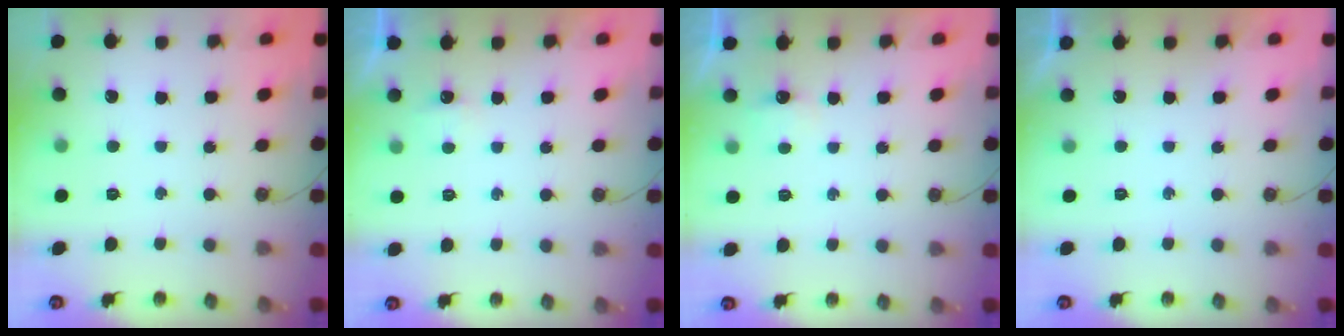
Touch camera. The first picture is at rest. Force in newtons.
{"total": 2.8, "press": 2.8, "slide": 0.4}
{"total": 2.7, "press": 2.6, "slide": 0.4}
{"total": 0.0}